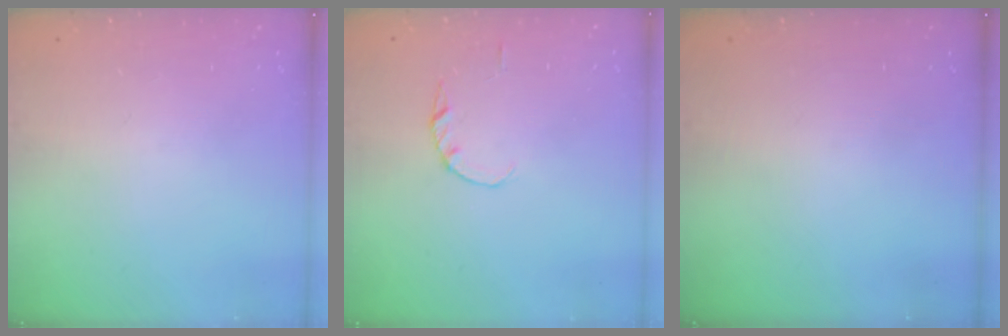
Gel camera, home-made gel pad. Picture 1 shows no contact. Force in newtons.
{"total": 1.0, "press": 1.0, "slide": 0.2}
{"total": 0.0}